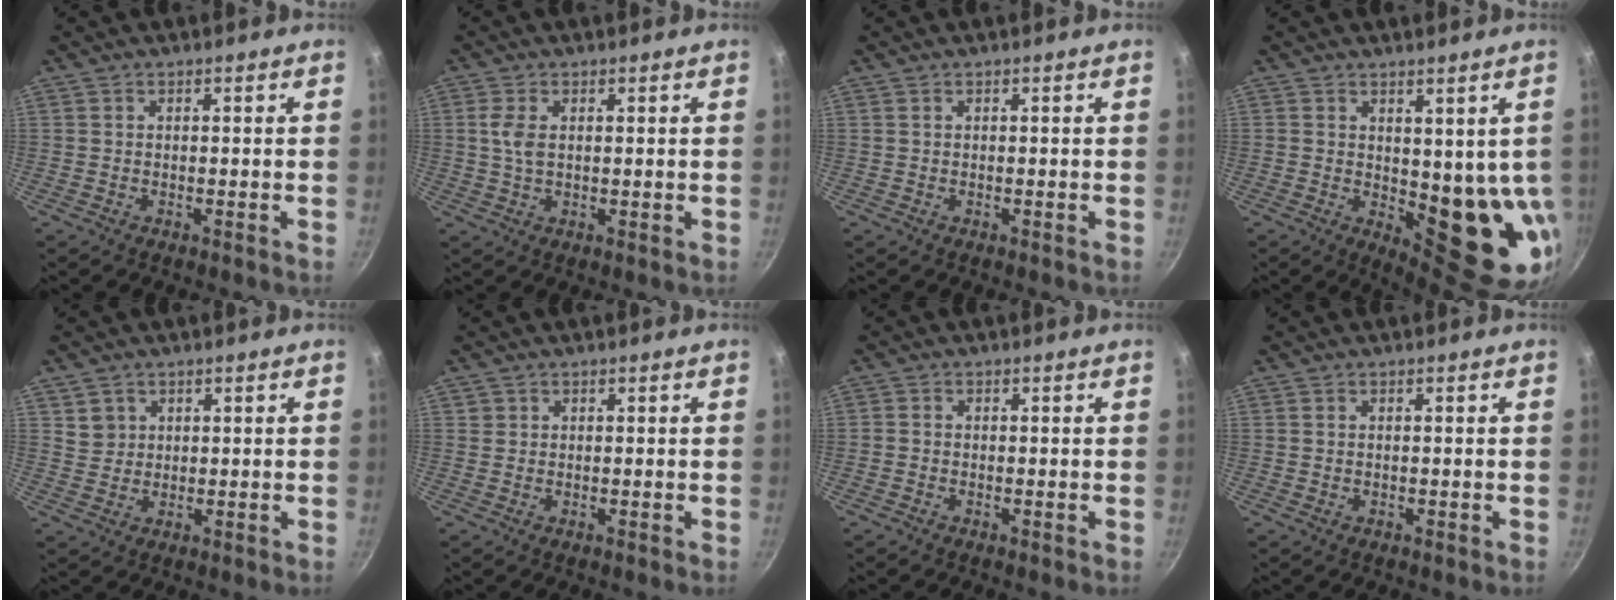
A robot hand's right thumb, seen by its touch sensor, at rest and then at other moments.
{"total": 3.9, "force": [0.9, 2.1, 3.1], "torque": [-0.065, 0.004, 0.018]}
{"total": 0.0}
{"total": 14.0, "force": [0.6, 6.8, 12.2], "torque": [-0.106, -0.032, 0.023]}
{"total": 3.1, "force": [1.3, 2.8, 0.6], "torque": [0.011, 0.005, 0.026]}
{"total": 0.7, "force": [0.2, 0.7, 0.1], "torque": [0.007, 0.005, 0.003]}
{"total": 0.9, "force": [-0.5, 0.6, 0.3], "torque": [-0.009, 0.002, -0.014]}
{"total": 0.0}